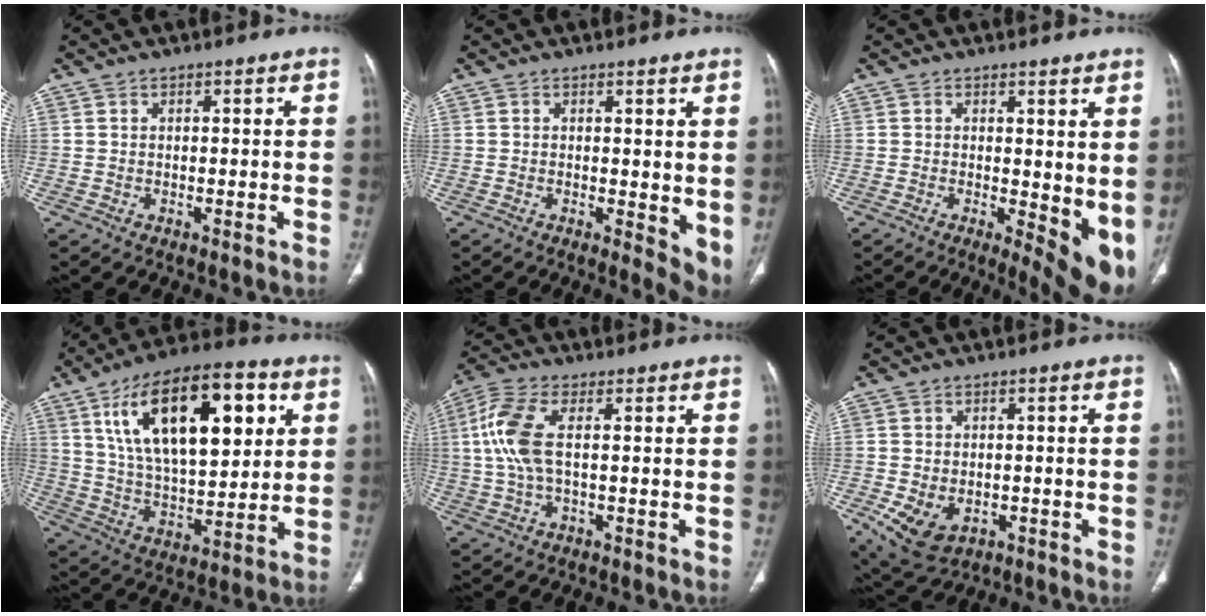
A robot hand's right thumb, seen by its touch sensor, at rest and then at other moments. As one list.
[{"total": 5.3, "force": [0.5, 2.3, 4.7], "torque": [-0.053, -0.013, 0.008]}, {"total": 10.4, "force": [0.2, 4.3, 9.4], "torque": [-0.115, -0.025, 0.012]}, {"total": 25.1, "force": [9.2, 11.6, 20.3], "torque": [-0.313, -0.015, 0.156]}, {"total": 8.9, "force": [1.0, 3.7, 8.0], "torque": [-0.208, 0.015, 0.018]}, {"total": 8.7, "force": [-3.0, 6.1, 5.4], "torque": [-0.094, 0.007, -0.035]}]